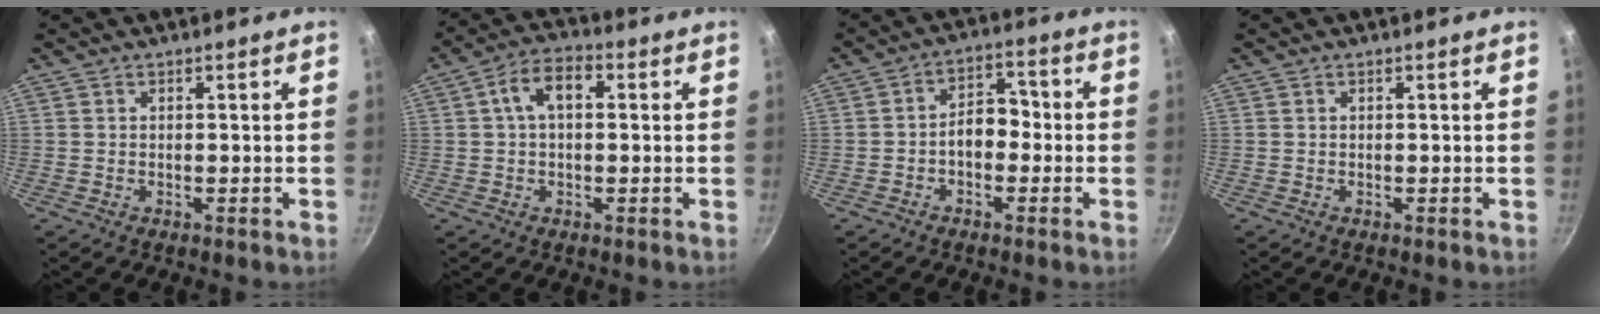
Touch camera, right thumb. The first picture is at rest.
{"total": 7.2, "force": [1.3, 4.3, 5.7], "torque": [-0.091, 0.022, 0.012]}
{"total": 6.1, "force": [-1.4, 4.1, 4.2], "torque": [-0.028, 0.029, -0.033]}
{"total": 0.0}